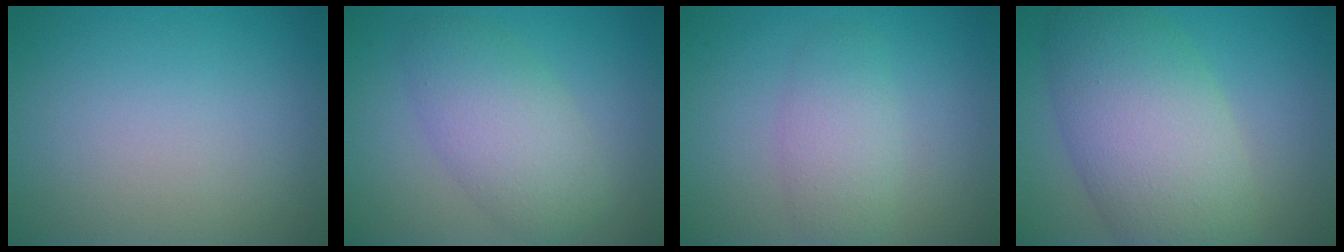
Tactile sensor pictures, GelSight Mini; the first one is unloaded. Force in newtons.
{"total": 5.0, "press": 5.0, "slide": 0.2}
{"total": 2.9, "press": 2.9, "slide": 0.1}
{"total": 9.5, "press": 9.4, "slide": 0.6}